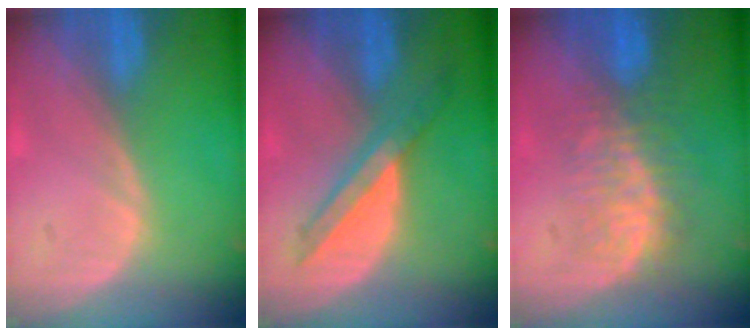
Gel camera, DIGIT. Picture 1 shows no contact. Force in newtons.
{"total": 5.9, "press": 5.7, "slide": 1.5}
{"total": 8.0, "press": 7.5, "slide": 2.8}